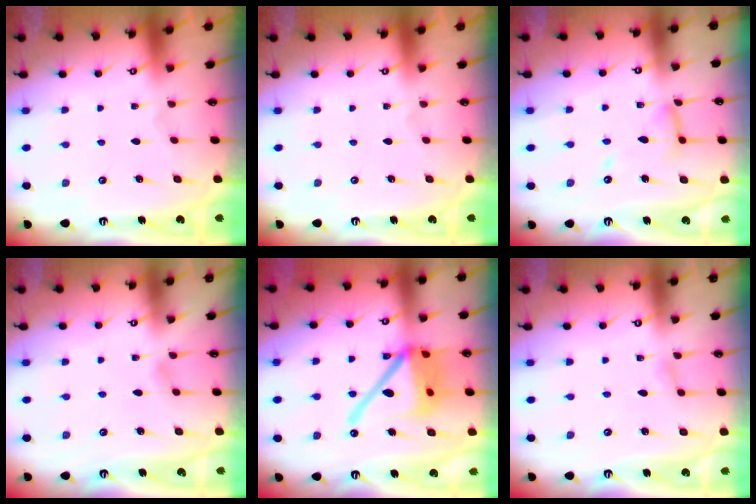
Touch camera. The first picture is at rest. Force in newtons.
{"total": 0.0}
{"total": 10.3, "press": 10.3, "slide": 0.9}
{"total": 3.8, "press": 3.8, "slide": 0.4}
{"total": 17.9, "press": 17.7, "slide": 2.2}
{"total": 2.3, "press": 2.3, "slide": 0.3}